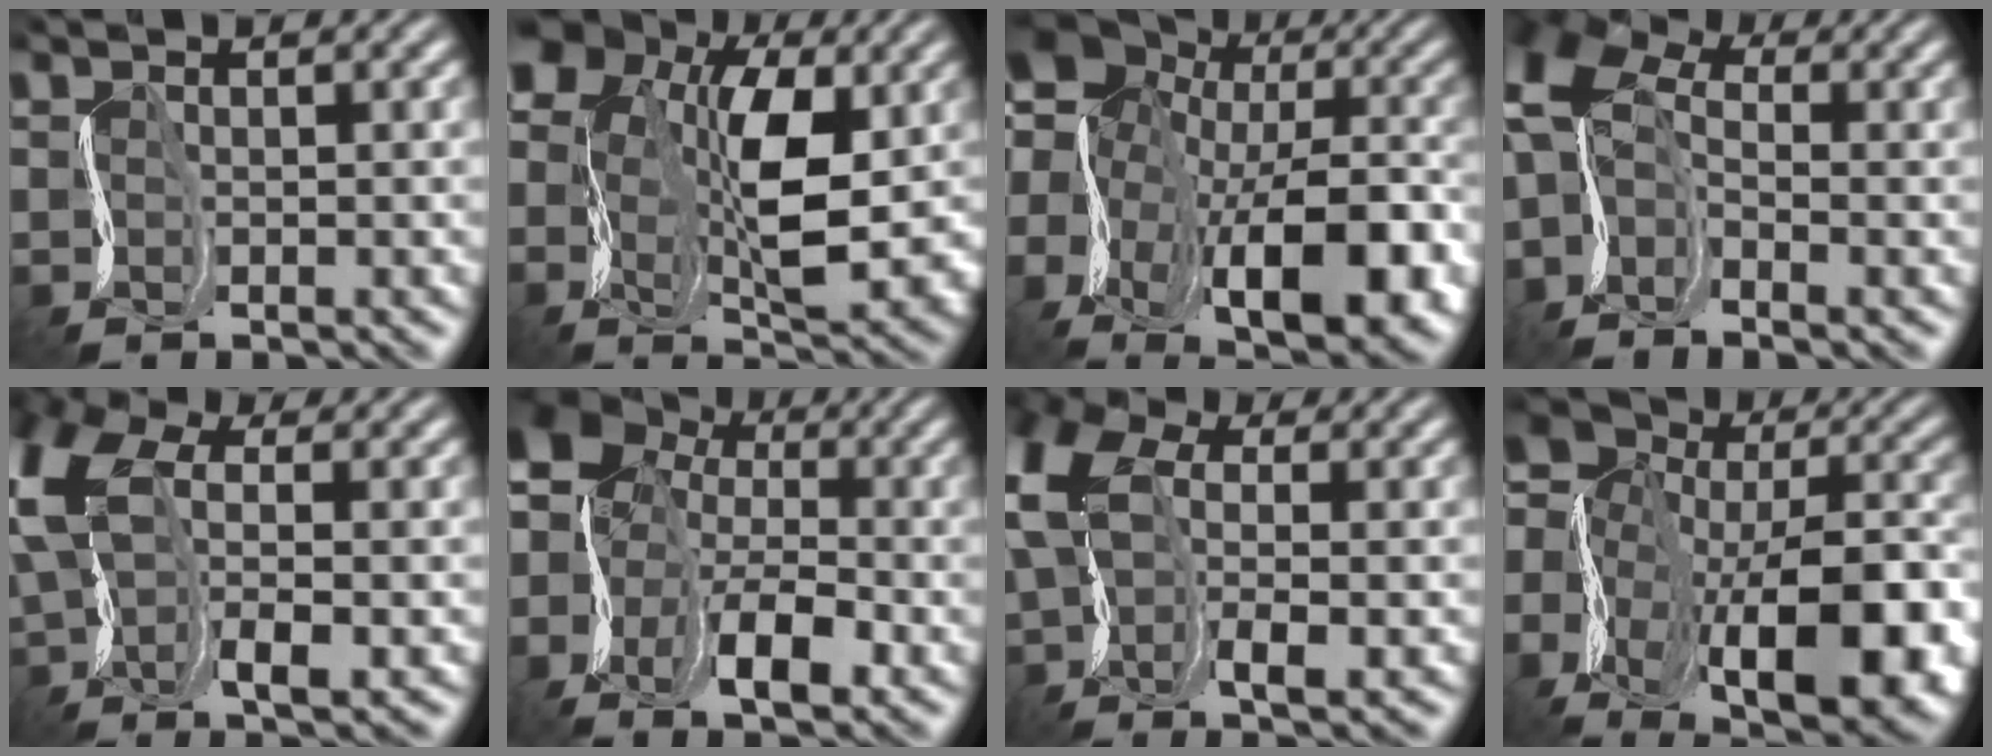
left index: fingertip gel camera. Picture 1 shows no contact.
{"total": 10.5, "force": [1.1, 6.4, 8.2], "torque": [-0.155, -0.004, 0.018]}
{"total": 17.0, "force": [-3.7, 10.8, 12.7], "torque": [-0.186, -0.010, -0.033]}
{"total": 7.7, "force": [-0.5, 4.6, 6.1], "torque": [-0.132, 0.018, -0.024]}
{"total": 8.2, "force": [1.8, 4.1, 6.9], "torque": [-0.167, 0.019, 0.023]}
{"total": 9.8, "force": [-1.7, 6.4, 7.2], "torque": [-0.135, 0.003, -0.038]}
{"total": 9.0, "force": [1.5, 5.1, 7.3], "torque": [-0.166, 0.015, 0.019]}
{"total": 17.2, "force": [-6.4, 9.8, 12.6], "torque": [-0.212, 0.001, -0.079]}